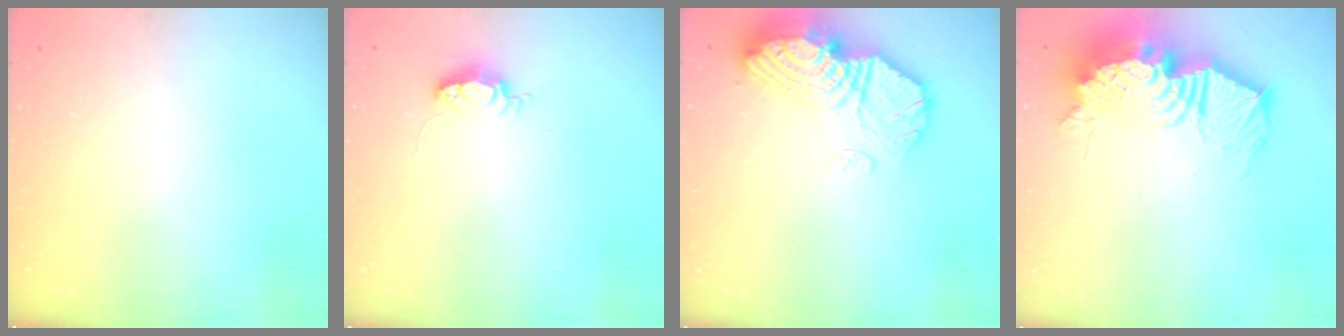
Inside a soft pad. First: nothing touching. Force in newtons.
{"total": 4.0, "press": 3.9, "slide": 0.5}
{"total": 17.3, "press": 16.3, "slide": 5.7}
{"total": 21.9, "press": 21.8, "slide": 2.1}